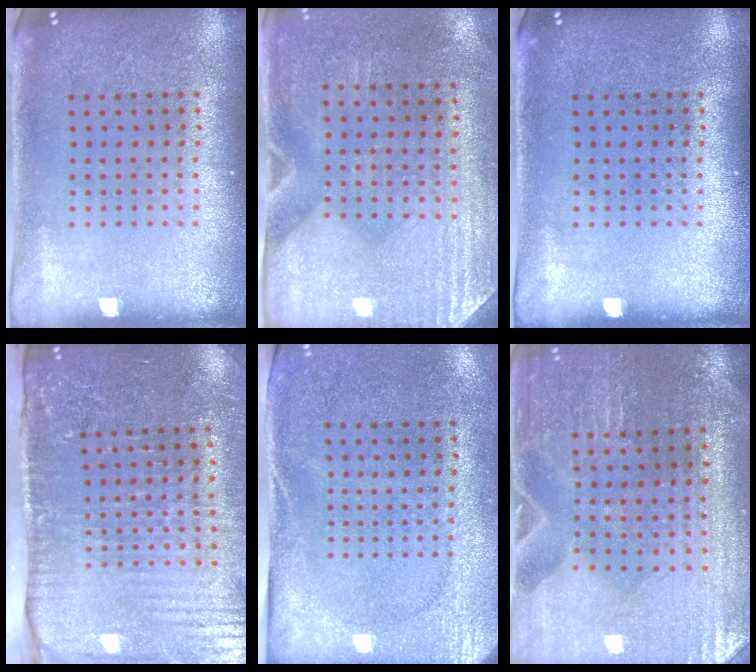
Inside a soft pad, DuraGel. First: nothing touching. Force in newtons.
{"total": 2.9, "press": 2.5, "slide": 1.4}
{"total": 0.0}
{"total": 4.5, "press": 3.7, "slide": 2.4}
{"total": 2.7, "press": 2.2, "slide": 1.6}
{"total": 0.8, "press": 0.8, "slide": 0.1}